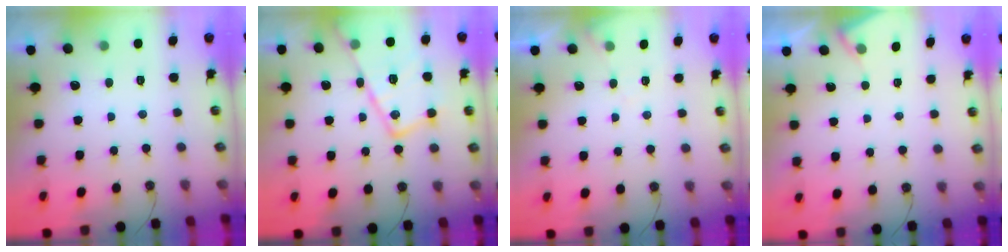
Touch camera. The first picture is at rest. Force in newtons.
{"total": 22.4, "press": 22.3, "slide": 2.3}
{"total": 5.2, "press": 5.2, "slide": 0.6}
{"total": 3.1, "press": 3.0, "slide": 0.5}